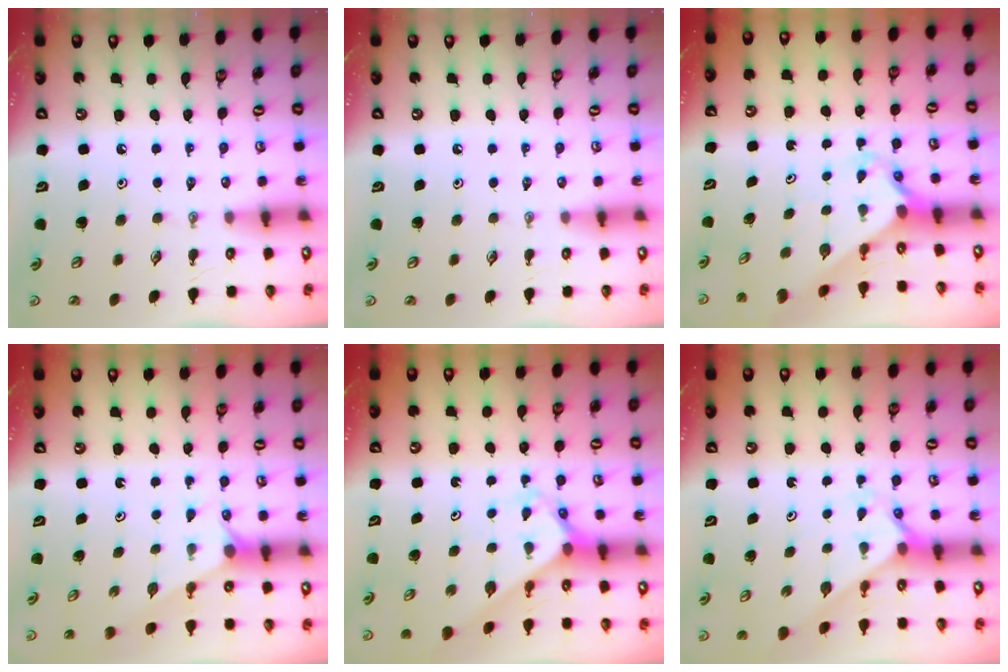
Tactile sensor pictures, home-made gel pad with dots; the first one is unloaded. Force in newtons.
{"total": 0.0}
{"total": 2.1, "press": 2.1, "slide": 0.2}
{"total": 0.9, "press": 0.9, "slide": 0.2}
{"total": 2.6, "press": 2.6, "slide": 0.2}
{"total": 2.2, "press": 2.2, "slide": 0.3}